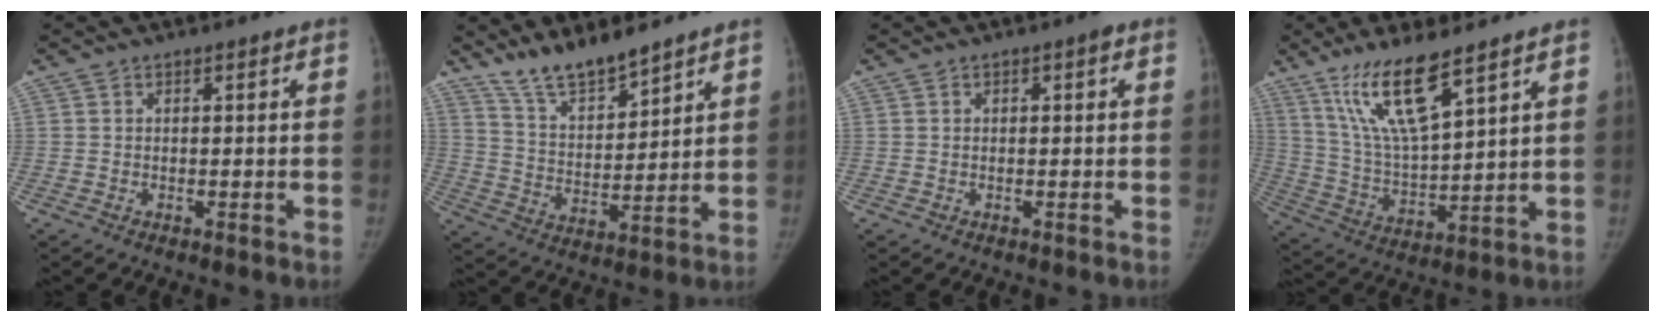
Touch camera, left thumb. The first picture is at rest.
{"total": 10.1, "force": [8.9, 2.1, 4.3], "torque": [-0.061, -0.059, 0.174]}
{"total": 0.9, "force": [0.2, 0.2, 0.8], "torque": [-0.018, 0.002, 0.001]}
{"total": 13.8, "force": [9.0, 2.8, 10.1], "torque": [-0.188, -0.049, 0.189]}